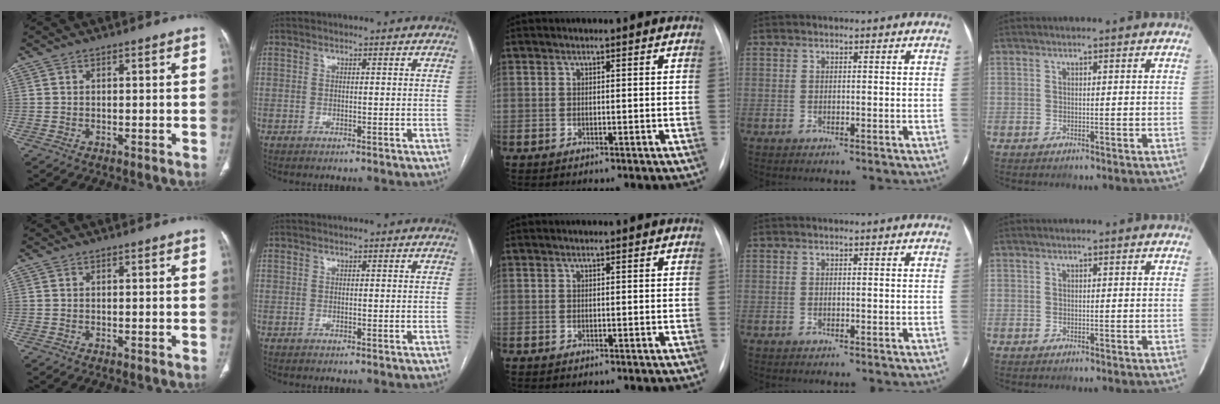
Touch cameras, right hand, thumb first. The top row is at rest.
{}